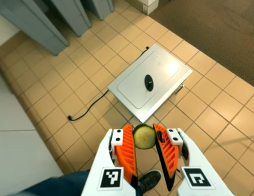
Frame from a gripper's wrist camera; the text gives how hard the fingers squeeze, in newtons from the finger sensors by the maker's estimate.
{"total": 6.3, "left": 5.5, "right": 7.1}